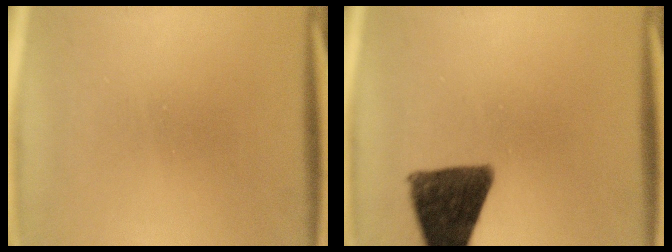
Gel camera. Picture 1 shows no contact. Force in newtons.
{"total": 12.5}